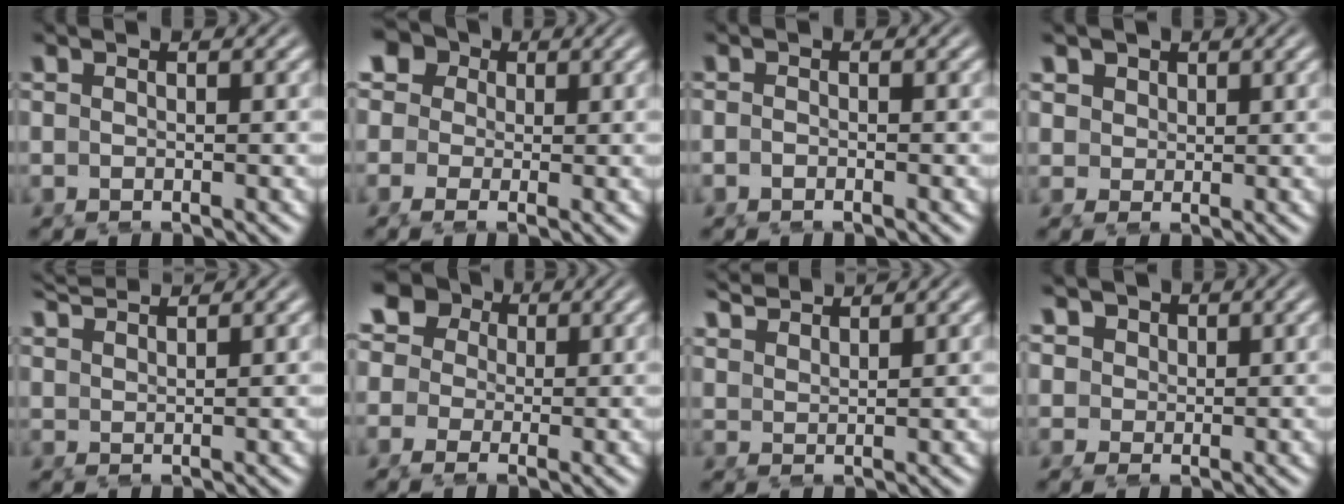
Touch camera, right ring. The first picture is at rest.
{"total": 8.1, "force": [2.3, 6.7, 3.8], "torque": [-0.085, 0.002, 0.023]}
{"total": 0.9, "force": [-0.9, -0.2, 0.1], "torque": [-0.002, -0.009, -0.014]}
{"total": 2.9, "force": [1.7, 2.2, 1.1], "torque": [-0.032, -0.010, 0.042]}
{"total": 3.2, "force": [3.2, -0.5, 0.4], "torque": [0.002, 0.002, 0.064]}
{"total": 9.9, "force": [2.9, 8.2, 4.8], "torque": [-0.108, -0.002, 0.034]}
{"total": 3.5, "force": [3.5, 0.0, 0.6], "torque": [-0.003, 0.001, 0.071]}
{"total": 3.9, "force": [1.9, 3.1, 1.5], "torque": [-0.044, -0.011, 0.043]}